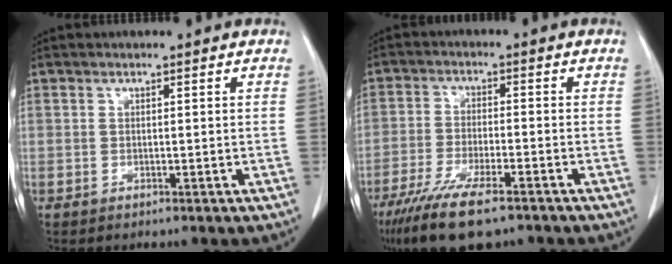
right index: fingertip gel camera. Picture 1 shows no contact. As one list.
[{"total": 11.7, "force": [-8.4, 2.4, 7.8], "torque": [-0.139, -0.028, -0.139]}]